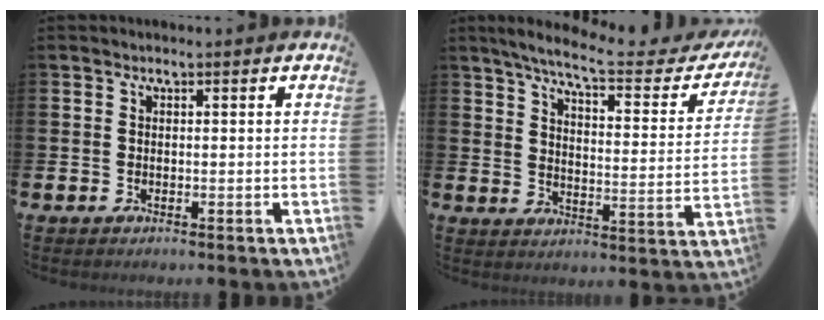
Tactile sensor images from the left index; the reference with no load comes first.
{"total": 7.3, "force": [6.3, 0.7, 3.5], "torque": [-0.089, -0.041, 0.101]}